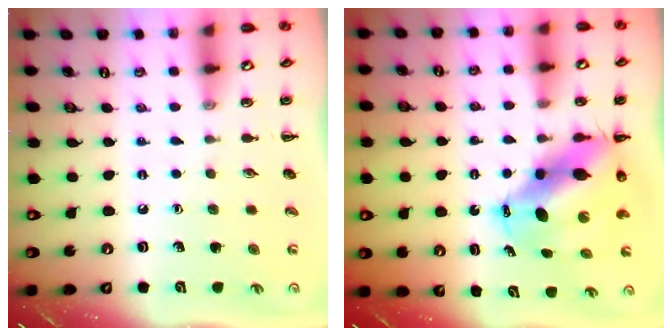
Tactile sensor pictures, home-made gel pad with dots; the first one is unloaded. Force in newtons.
{"total": 11.0, "press": 10.6, "slide": 3.1}